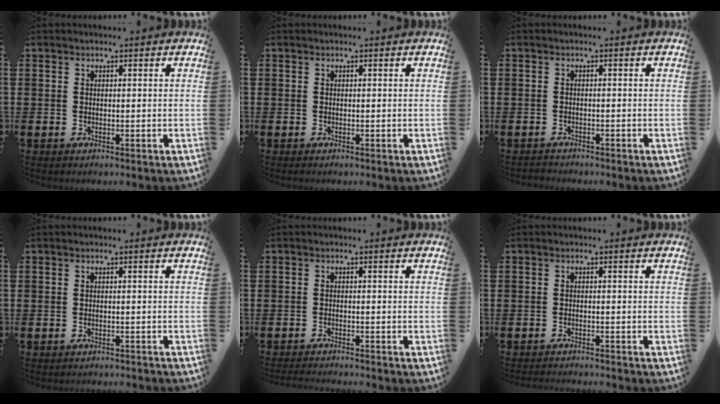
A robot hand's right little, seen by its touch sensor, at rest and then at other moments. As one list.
[{"total": 0.0}, {"total": 0.8, "force": [-0.8, 0.1, -0.1], "torque": [-0.001, 0.001, -0.017]}, {"total": 0.9, "force": [-0.9, -0.1, 0.0], "torque": [-0.001, 0.000, -0.018]}, {"total": 1.3, "force": [-1.3, -0.1, 0.1], "torque": [-0.003, 0.002, -0.026]}, {"total": 1.2, "force": [-1.2, -0.1, 0.0], "torque": [-0.002, 0.001, -0.024]}]